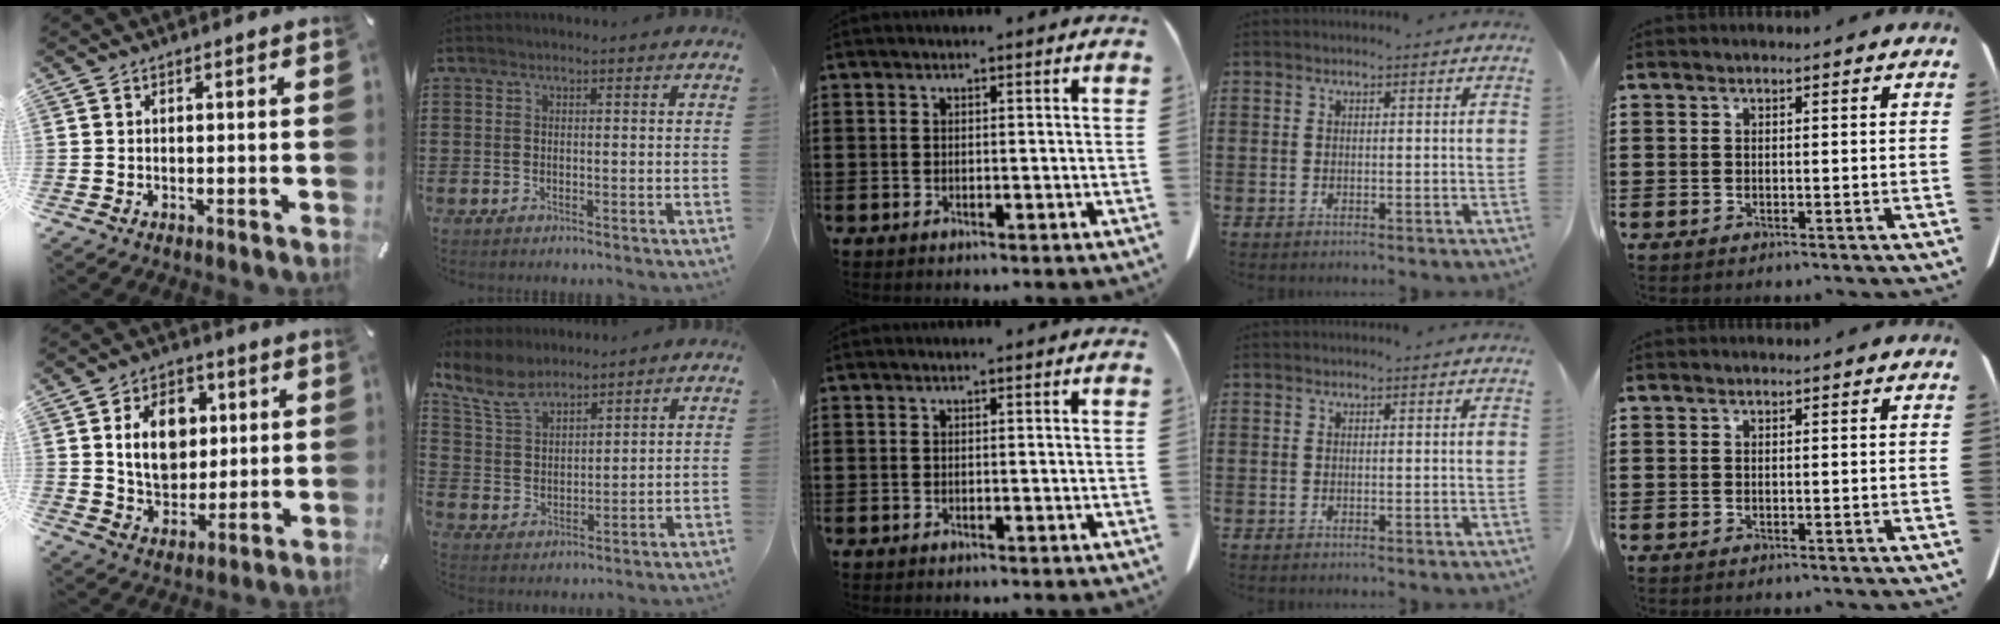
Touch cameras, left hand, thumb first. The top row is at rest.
{"thumb": {"total": 12.0, "force": [2.8, 9.6, 6.8], "torque": [-0.110, 0.006, 0.050]}, "index": {"total": 7.4, "force": [6.0, 2.6, 3.3], "torque": [-0.087, -0.014, 0.113]}}